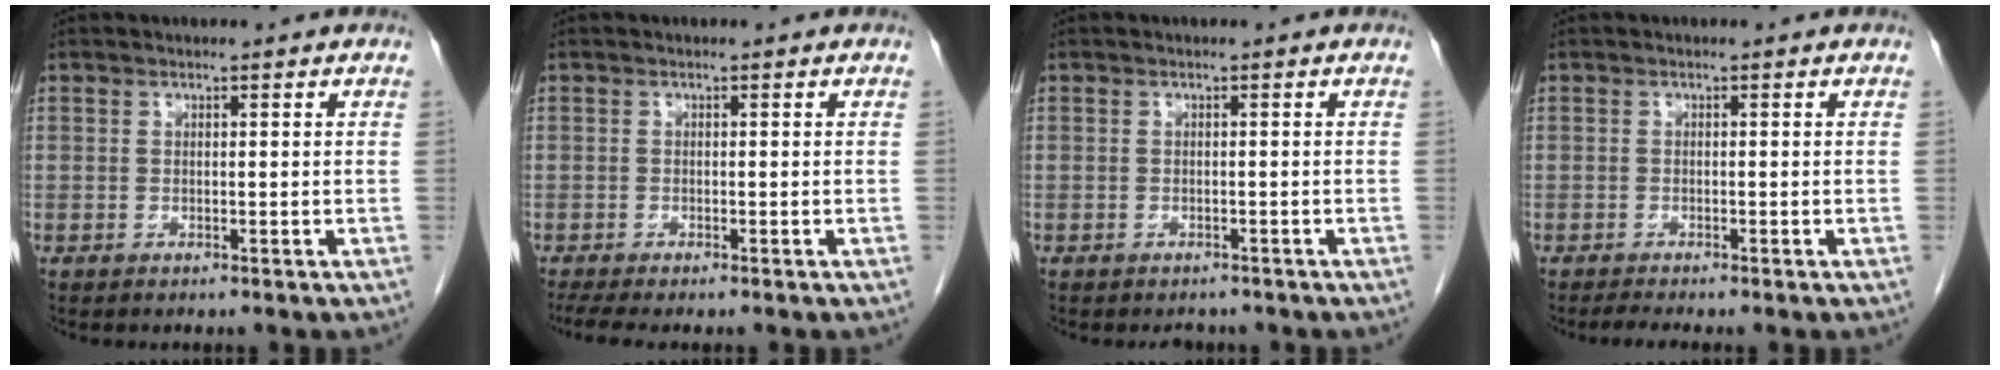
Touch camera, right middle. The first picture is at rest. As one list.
[{"total": 3.3, "force": [-2.7, 0.3, 1.9], "torque": [-0.033, -0.009, -0.044]}, {"total": 1.9, "force": [-1.7, 0.8, 0.2], "torque": [-0.005, -0.001, -0.023]}, {"total": 1.5, "force": [-1.3, -0.3, 0.7], "torque": [-0.020, -0.005, -0.025]}]